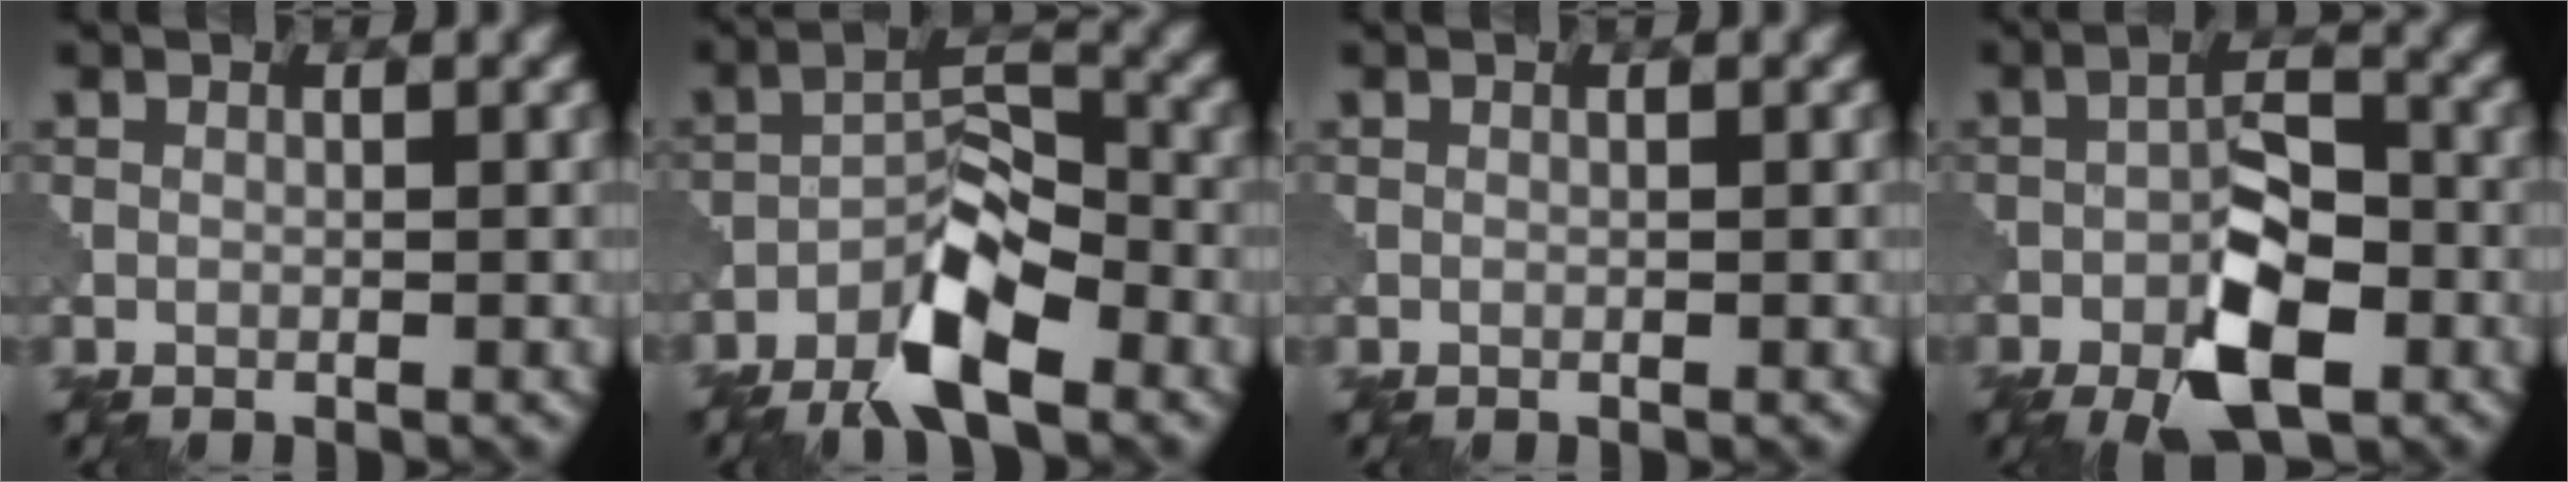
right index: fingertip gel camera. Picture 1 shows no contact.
{"total": 7.1, "force": [-4.5, 2.3, 4.9], "torque": [-0.078, 0.011, -0.087]}
{"total": 0.0}
{"total": 7.7, "force": [-3.7, 3.1, 6.0], "torque": [-0.093, 0.005, -0.070]}